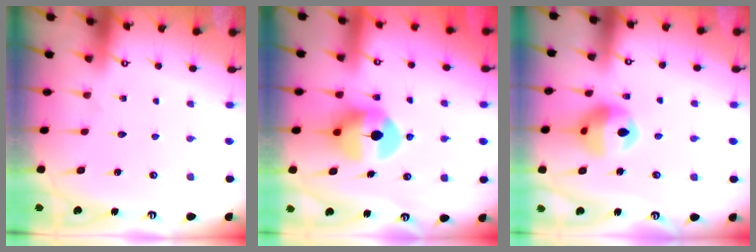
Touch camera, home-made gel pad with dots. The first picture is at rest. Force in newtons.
{"total": 9.6, "press": 9.5, "slide": 1.4}
{"total": 12.7, "press": 12.6, "slide": 1.3}